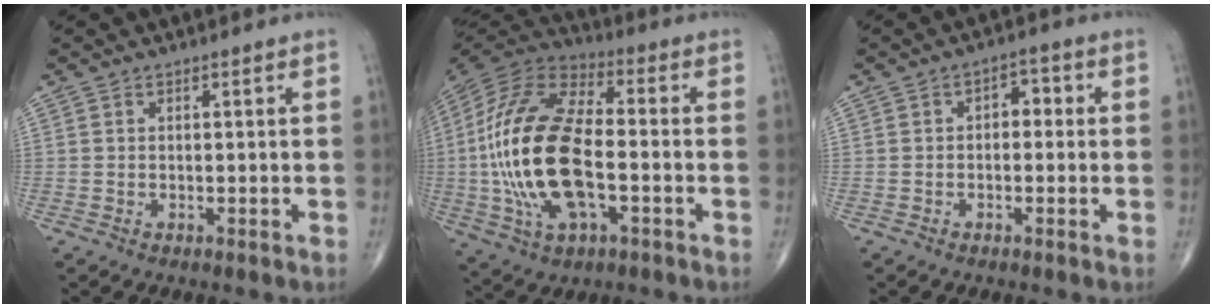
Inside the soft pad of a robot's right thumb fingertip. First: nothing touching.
{"total": 24.0, "force": [-3.0, 11.5, 20.9], "torque": [-0.446, 0.016, -0.053]}
{"total": 3.5, "force": [0.1, 2.3, 2.6], "torque": [-0.015, 0.015, -0.008]}